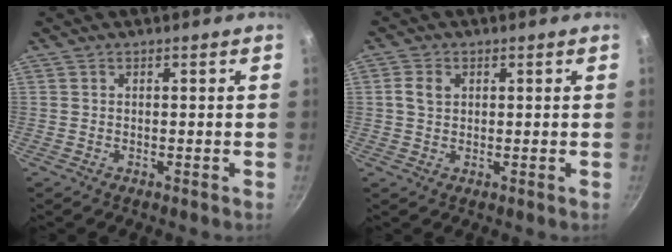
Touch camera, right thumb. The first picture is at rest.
{"total": 3.3, "force": [0.8, 2.5, 2.0], "torque": [-0.037, 0.003, 0.015]}